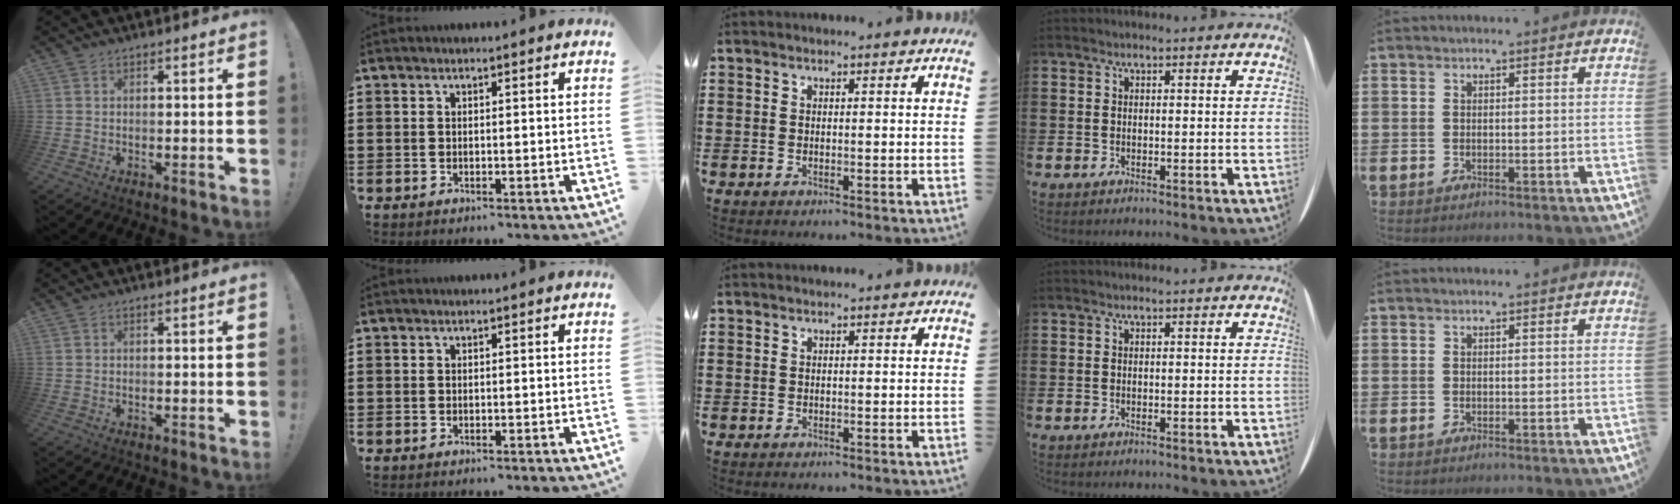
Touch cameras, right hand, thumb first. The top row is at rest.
{}